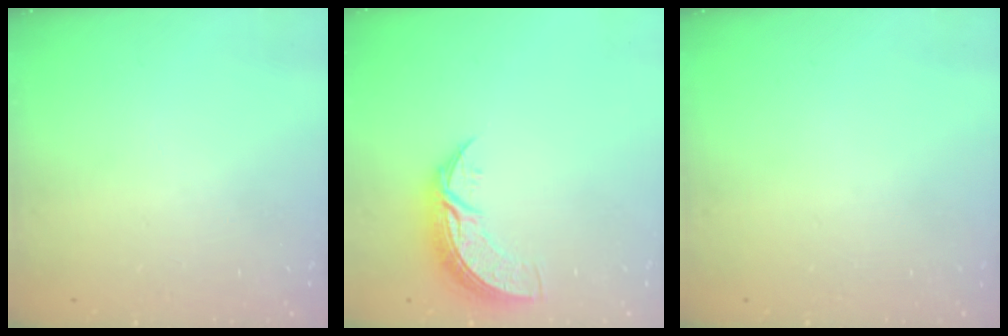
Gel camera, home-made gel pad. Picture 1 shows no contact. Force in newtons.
{"total": 8.5, "press": 8.4, "slide": 0.6}
{"total": 0.0}